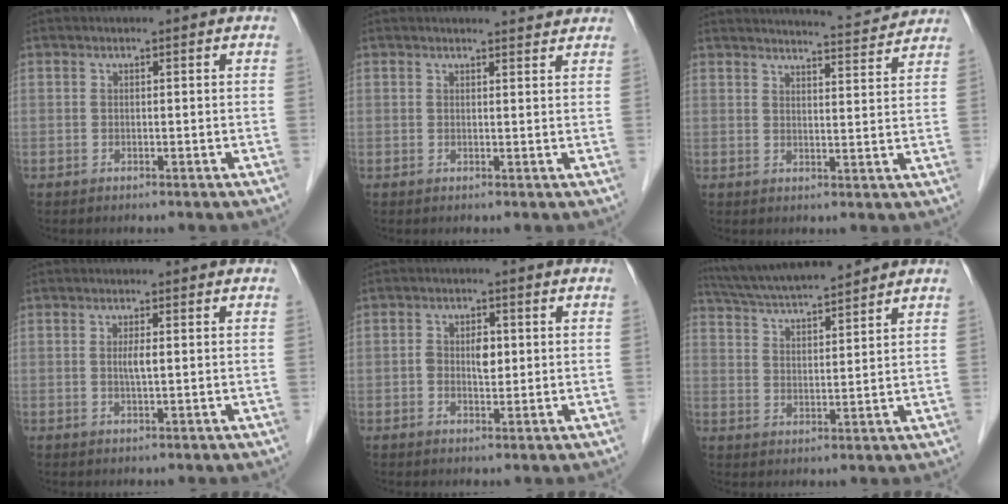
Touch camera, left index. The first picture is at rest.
{"total": 2.7, "force": [2.7, 0.2, 0.2], "torque": [-0.010, 0.000, 0.028]}
{"total": 8.7, "force": [8.6, 0.1, 1.4], "torque": [-0.030, 0.000, 0.106]}
{"total": 1.7, "force": [0.2, 0.1, 1.7], "torque": [-0.035, -0.001, 0.003]}
{"total": 3.2, "force": [0.2, 1.8, 2.7], "torque": [-0.045, 0.006, 0.005]}
{"total": 12.5, "force": [11.3, 0.4, 5.2], "torque": [-0.096, 0.023, 0.188]}